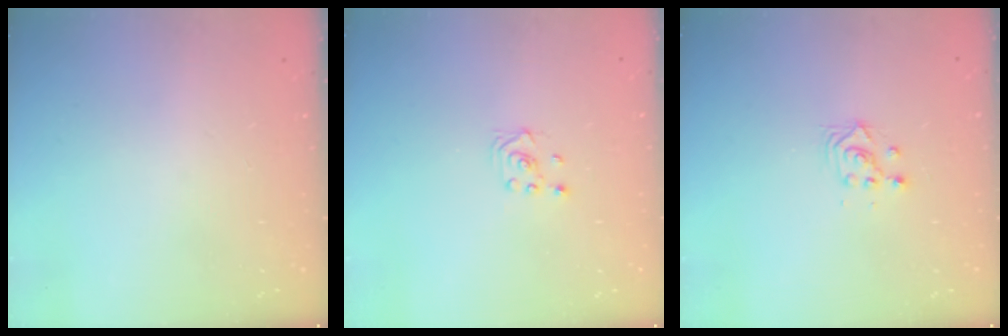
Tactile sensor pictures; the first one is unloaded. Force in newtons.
{"total": 1.6, "press": 1.4, "slide": 0.9}
{"total": 2.8, "press": 2.8, "slide": 0.2}